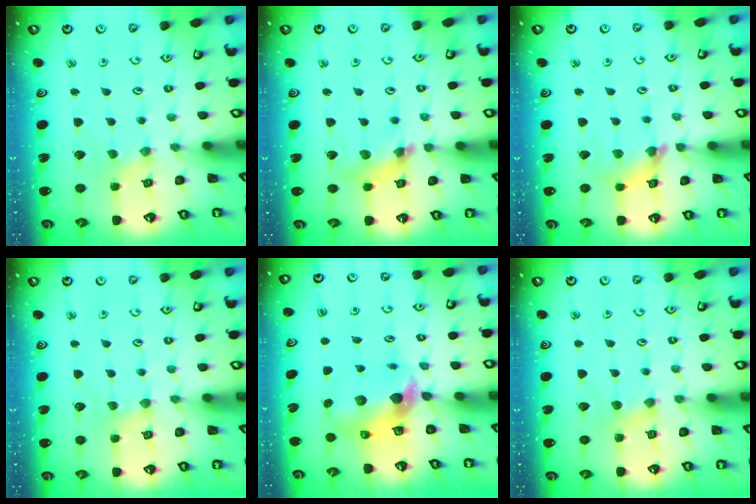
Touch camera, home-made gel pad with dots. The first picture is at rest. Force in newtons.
{"total": 8.9, "press": 8.9, "slide": 1.1}
{"total": 7.5, "press": 7.5, "slide": 0.7}
{"total": 1.1, "press": 1.0, "slide": 0.2}
{"total": 7.1, "press": 7.0, "slide": 1.0}
{"total": 2.9, "press": 2.9, "slide": 0.6}